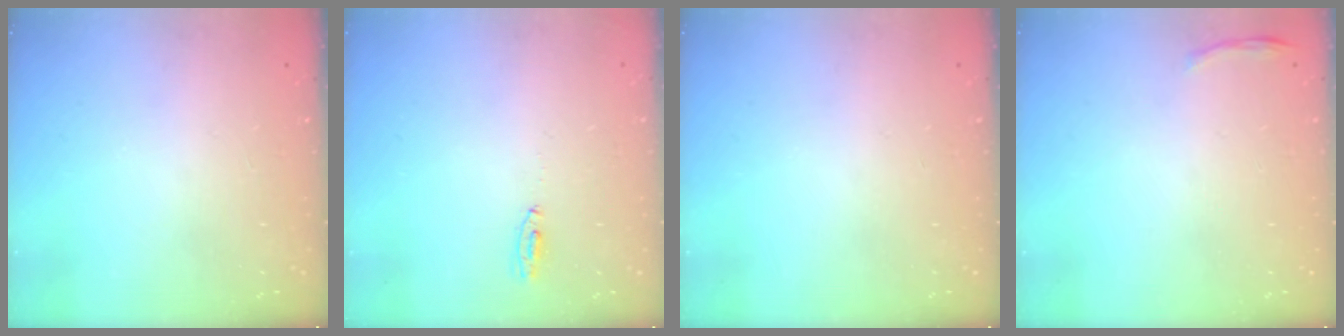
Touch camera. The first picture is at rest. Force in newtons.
{"total": 3.4, "press": 3.0, "slide": 1.6}
{"total": 0.0}
{"total": 4.1, "press": 3.9, "slide": 1.1}